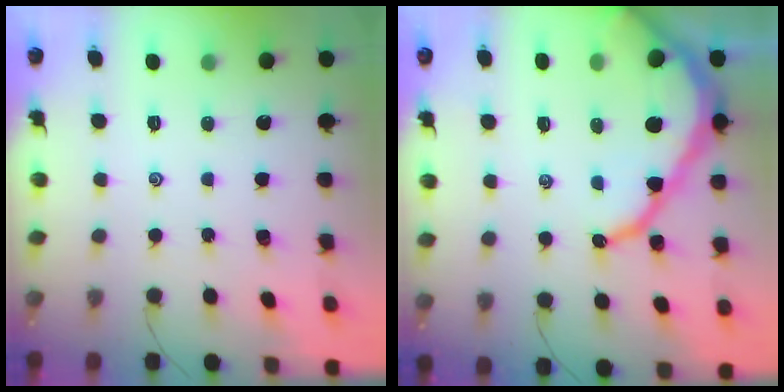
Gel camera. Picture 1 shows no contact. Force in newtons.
{"total": 14.0, "press": 14.0, "slide": 1.2}